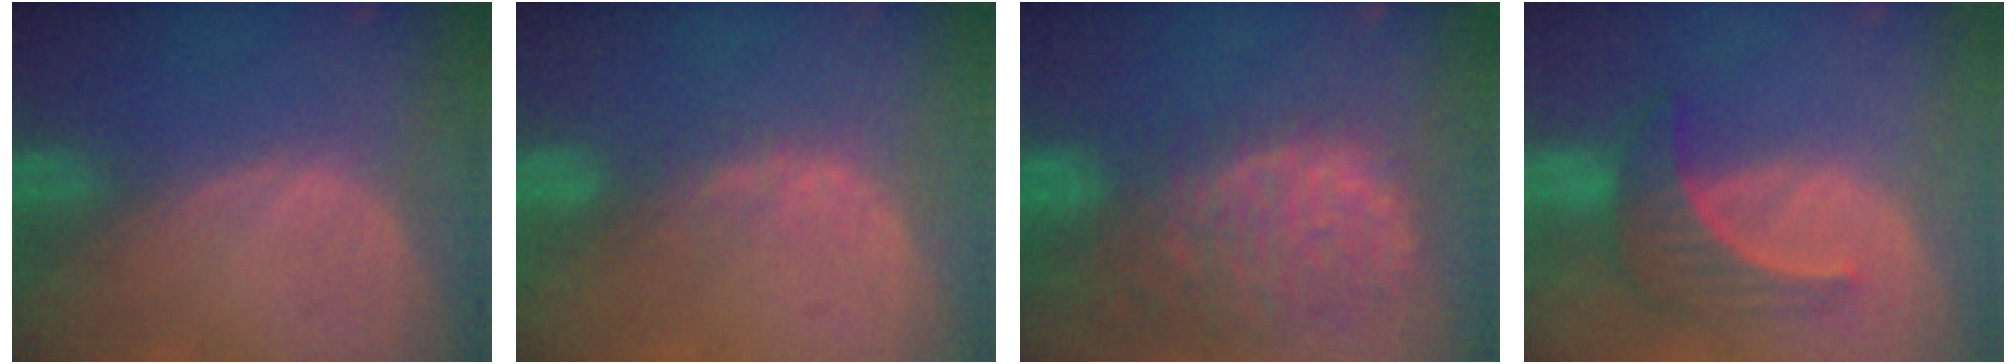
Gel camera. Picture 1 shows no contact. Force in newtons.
{"total": 2.8, "press": 2.4, "slide": 1.5}
{"total": 13.5, "press": 11.1, "slide": 7.8}
{"total": 5.7, "press": 5.6, "slide": 0.9}